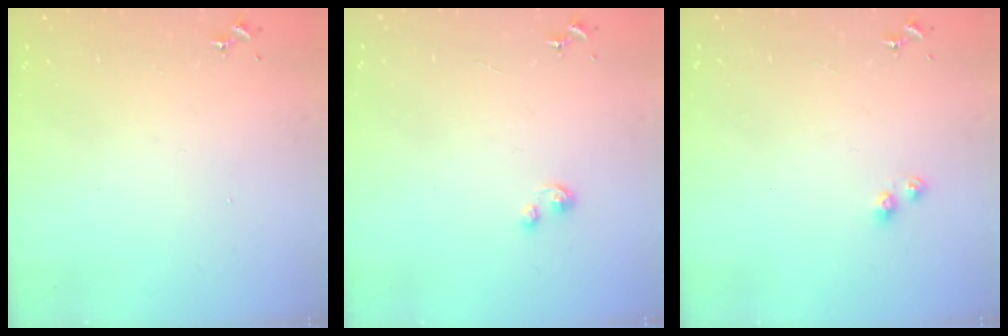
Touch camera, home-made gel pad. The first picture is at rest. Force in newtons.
{"total": 2.5, "press": 2.5, "slide": 0.2}
{"total": 3.8, "press": 3.8, "slide": 0.4}